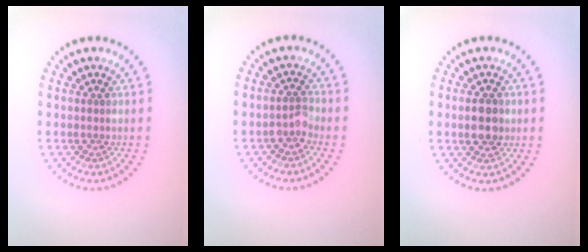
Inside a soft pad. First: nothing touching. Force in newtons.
{"total": 1.4, "press": 1.1, "slide": 0.9}
{"total": 2.6, "press": 2.6, "slide": 0.4}